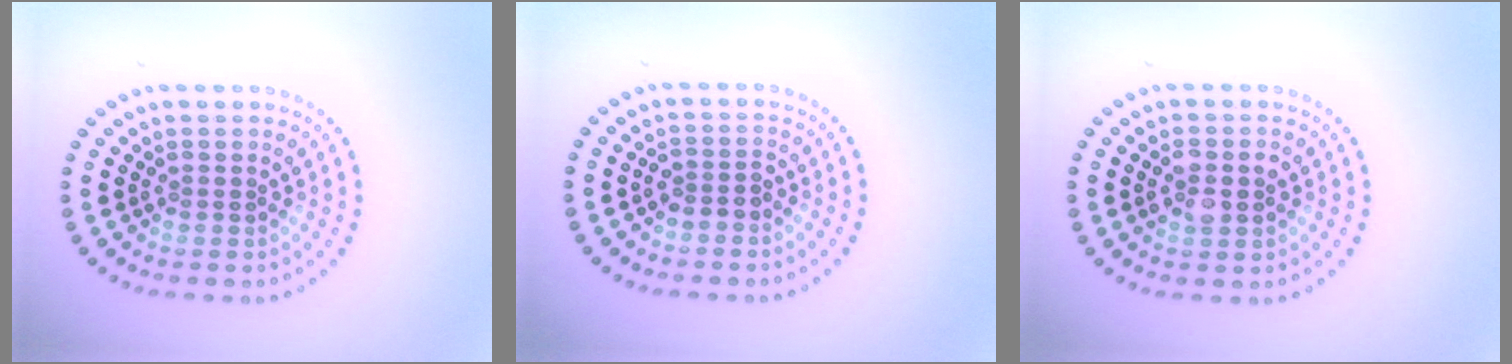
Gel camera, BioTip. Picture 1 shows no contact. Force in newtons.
{"total": 1.7, "press": 1.5, "slide": 0.9}
{"total": 2.4, "press": 2.3, "slide": 0.3}